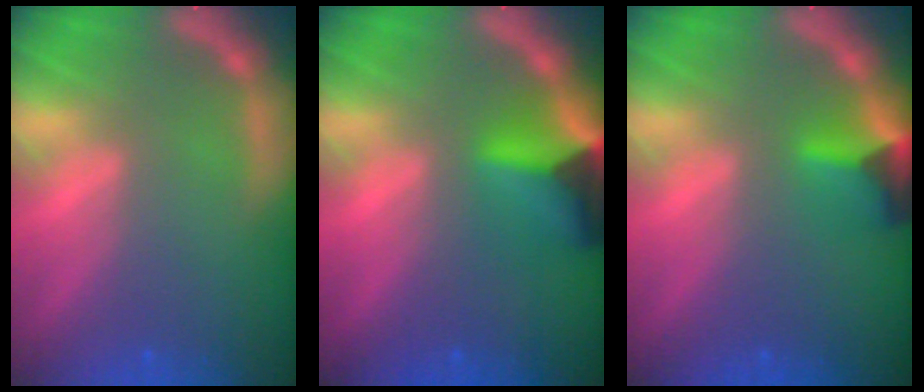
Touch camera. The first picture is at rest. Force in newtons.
{"total": 6.9}
{"total": 3.9}